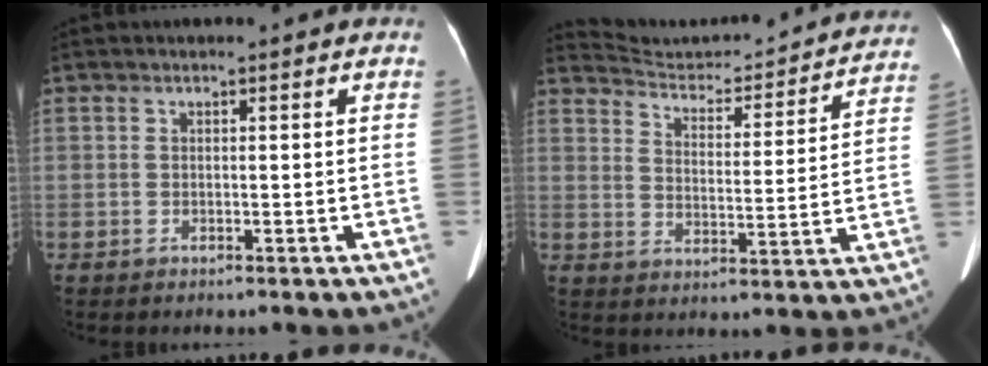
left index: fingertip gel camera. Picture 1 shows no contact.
{"total": 19.9, "force": [19.2, 3.7, 3.7], "torque": [-0.045, -0.032, 0.243]}